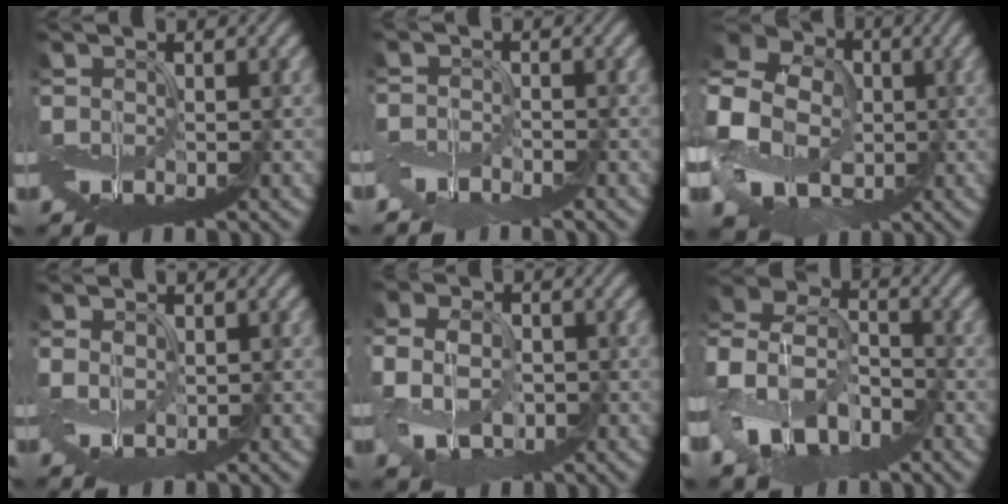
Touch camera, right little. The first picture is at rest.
{"total": 3.0, "force": [-2.6, 0.9, 1.0], "torque": [-0.019, -0.009, -0.061]}
{"total": 16.6, "force": [-1.3, 14.0, 8.8], "torque": [-0.224, 0.002, -0.057]}
{"total": 1.2, "force": [0.2, 1.0, 0.7], "torque": [-0.023, 0.002, 0.009]}
{"total": 6.7, "force": [-1.4, 5.1, 4.1], "torque": [-0.098, -0.015, -0.025]}
{"total": 10.6, "force": [-3.6, 7.1, 6.9], "torque": [-0.147, 0.002, -0.090]}